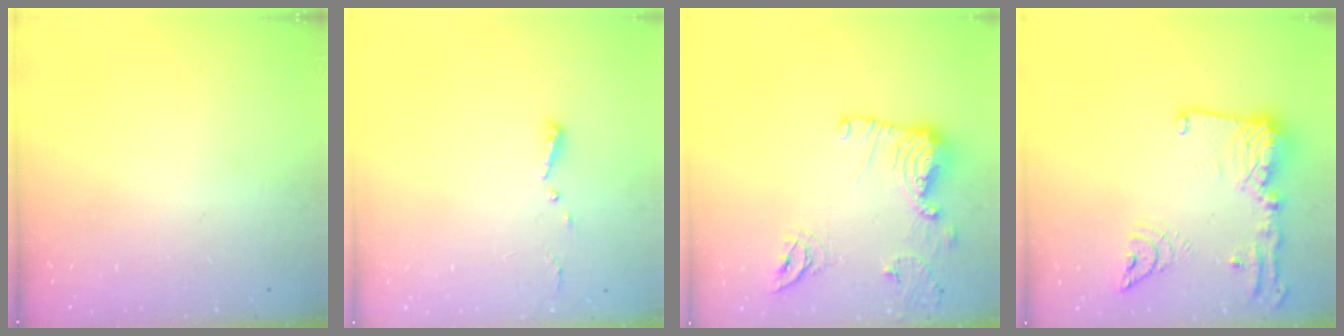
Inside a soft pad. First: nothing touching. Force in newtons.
{"total": 4.4, "press": 4.4, "slide": 0.4}
{"total": 13.7, "press": 13.6, "slide": 1.4}
{"total": 20.1, "press": 19.9, "slide": 2.3}